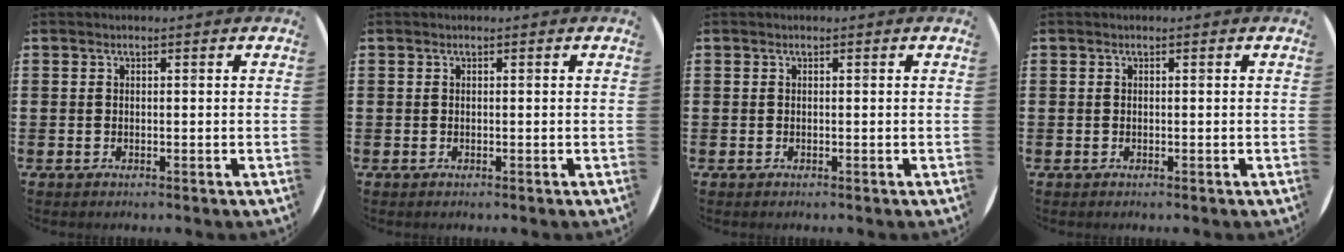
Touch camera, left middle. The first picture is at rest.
{"total": 0.0}
{"total": 0.0}
{"total": 0.0}